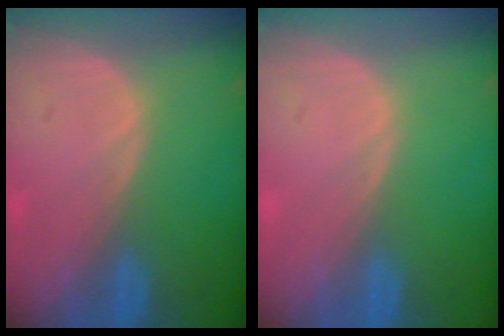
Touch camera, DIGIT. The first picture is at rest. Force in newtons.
{"total": 0.0}